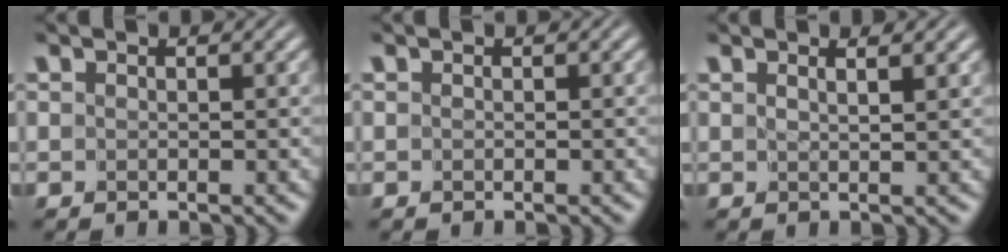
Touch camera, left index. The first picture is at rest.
{"total": 0.0}
{"total": 1.3, "force": [1.1, 0.1, 0.7], "torque": [-0.004, 0.002, 0.006]}